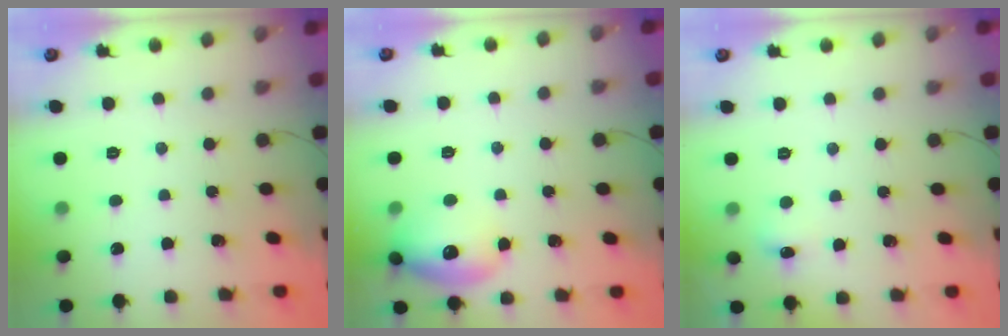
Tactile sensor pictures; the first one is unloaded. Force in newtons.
{"total": 15.3, "press": 15.3, "slide": 1.4}
{"total": 4.7, "press": 4.6, "slide": 1.3}